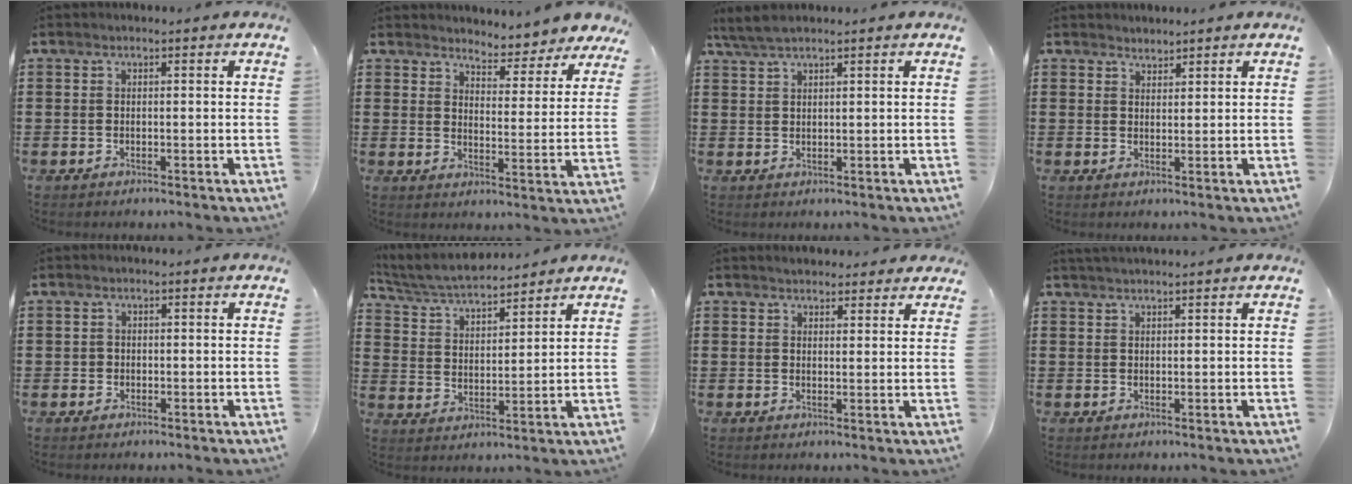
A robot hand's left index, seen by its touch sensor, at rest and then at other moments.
{"total": 4.5, "force": [4.5, 0.0, -0.1], "torque": [-0.018, -0.039, 0.074]}
{"total": 3.1, "force": [2.5, 0.5, 1.8], "torque": [-0.041, 0.004, 0.047]}
{"total": 1.7, "force": [1.6, 0.3, -0.5], "torque": [0.004, 0.001, 0.033]}
{"total": 0.7, "force": [0.0, 0.7, 0.1], "torque": [-0.005, 0.004, 0.000]}
{"total": 5.3, "force": [5.1, 0.6, 1.6], "torque": [-0.053, -0.026, 0.087]}
{"total": 2.3, "force": [2.2, 0.5, -0.1], "torque": [-0.004, 0.001, 0.043]}
{"total": 1.5, "force": [1.5, -0.1, 0.3], "torque": [-0.008, 0.001, 0.029]}